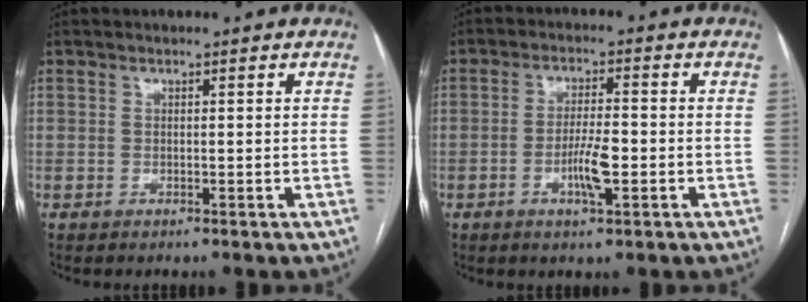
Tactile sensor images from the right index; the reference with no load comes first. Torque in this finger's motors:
{"motor_torque": [0.00, 0.05, 0.04, 0.02]}